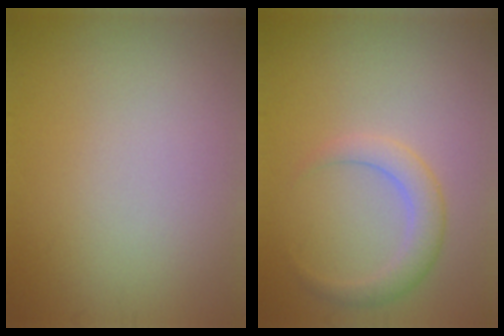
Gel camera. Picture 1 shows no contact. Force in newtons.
{"total": 2.6, "press": 2.6, "slide": 0.2}